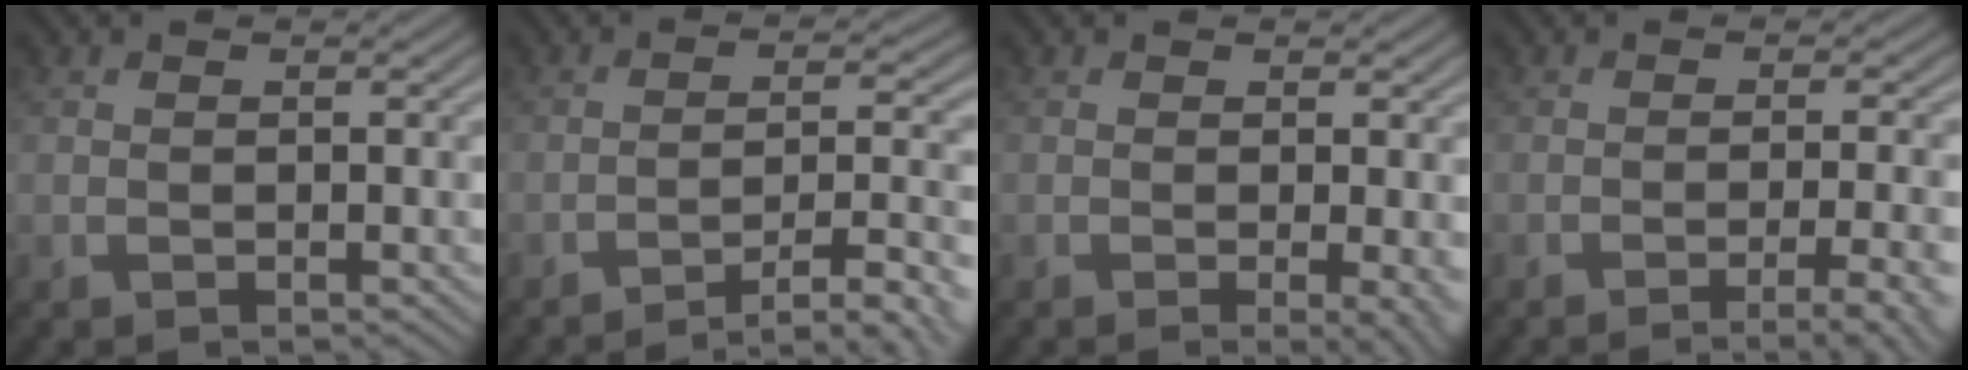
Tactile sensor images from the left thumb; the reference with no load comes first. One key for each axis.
{"total": 7.8, "fx": -5.4, "fy": 1.5, "fz": 5.4, "tx": -0.085, "ty": 0.012, "tz": -0.076}
{"total": 3.5, "fx": -0.5, "fy": 0.8, "fz": 3.3, "tx": -0.049, "ty": -0.004, "tz": -0.010}
{"total": 6.1, "fx": -3.2, "fy": 1.2, "fz": 5.1, "tx": -0.062, "ty": 0.010, "tz": -0.046}